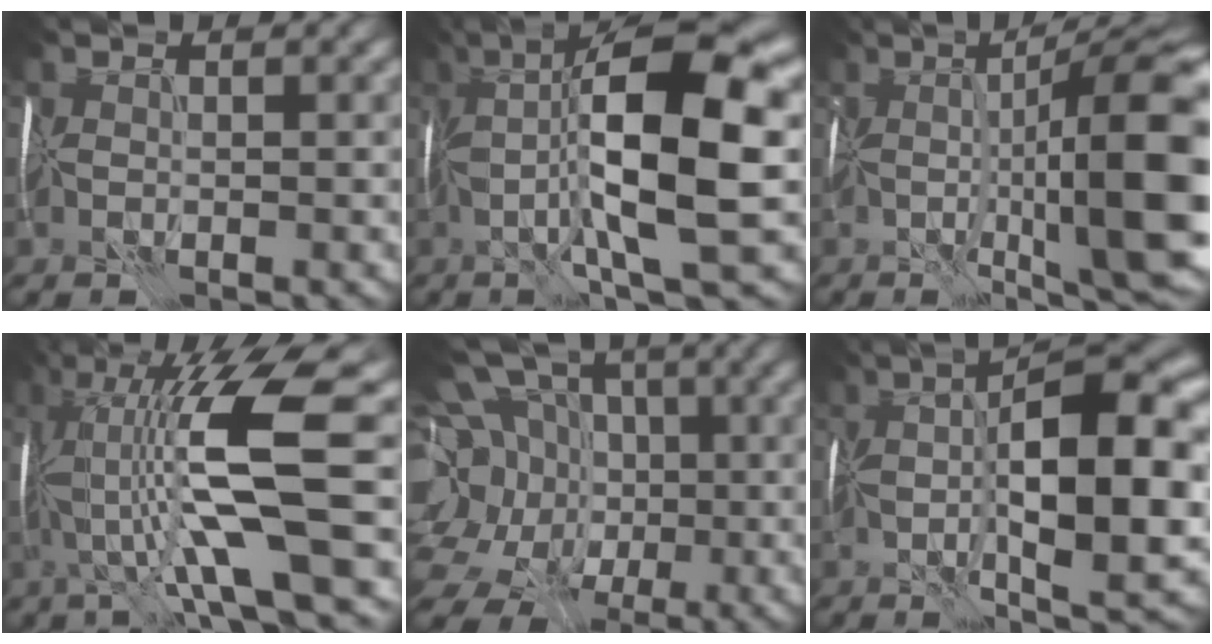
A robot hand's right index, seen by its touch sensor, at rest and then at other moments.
{"total": 12.7, "force": [0.9, 2.4, 12.5], "torque": [-0.216, 0.018, 0.015]}
{"total": 15.9, "force": [-1.0, 4.2, 15.3], "torque": [-0.196, -0.002, -0.003]}
{"total": 12.4, "force": [0.5, 1.9, 12.3], "torque": [-0.223, 0.016, 0.007]}
{"total": 16.1, "force": [-2.0, 13.9, 7.8], "torque": [-0.177, 0.011, -0.047]}
{"total": 13.3, "force": [0.2, 3.5, 12.9], "torque": [-0.204, 0.006, 0.011]}